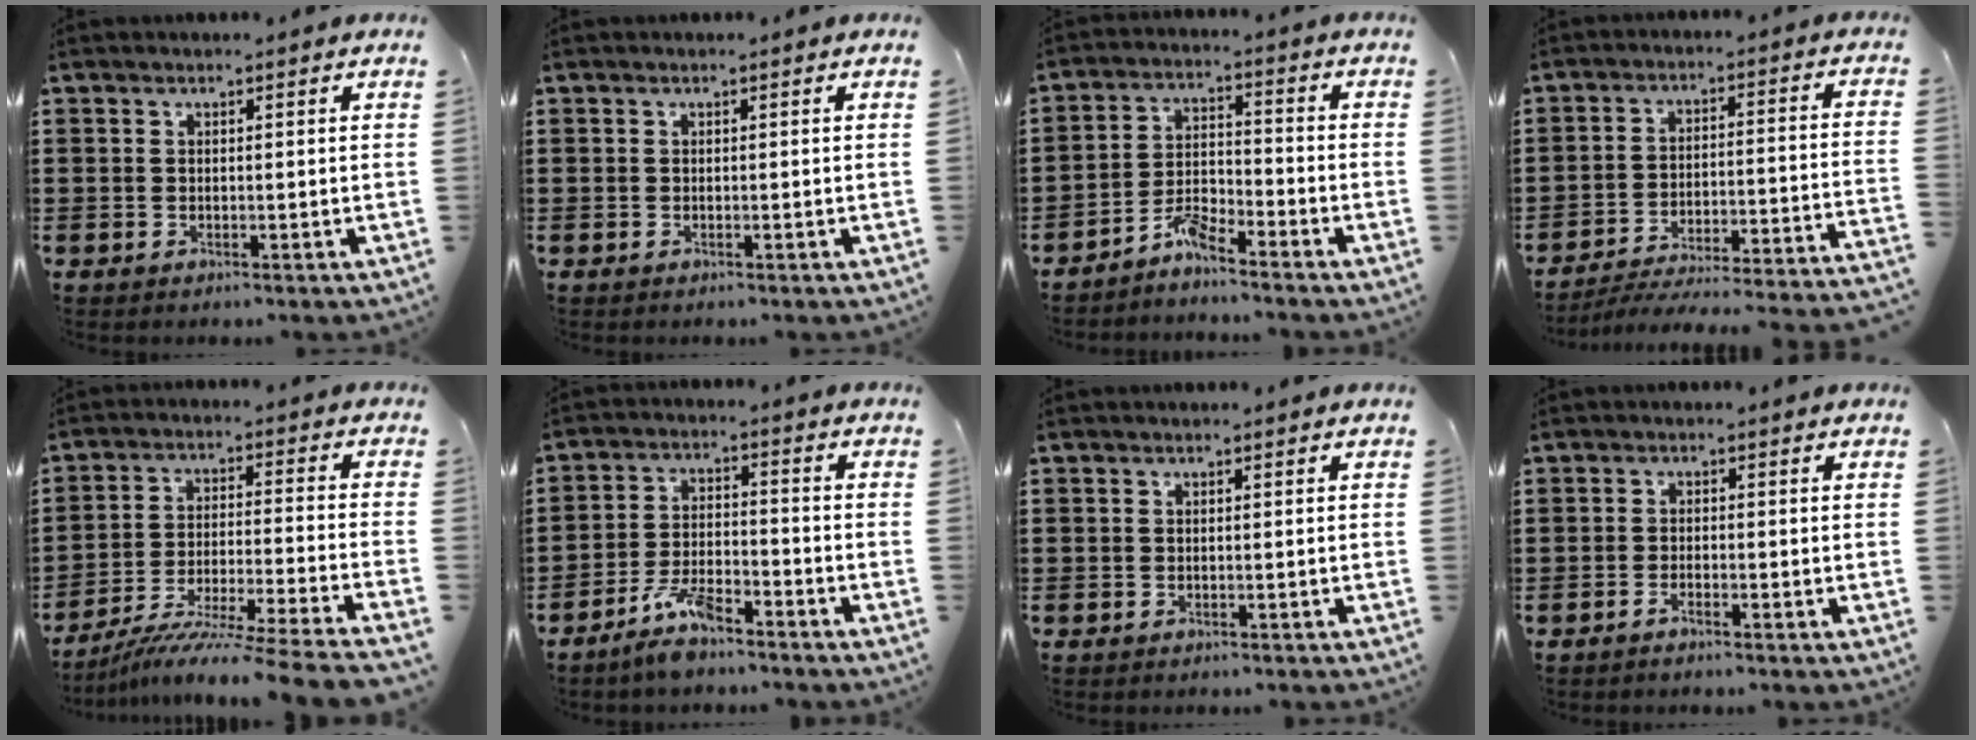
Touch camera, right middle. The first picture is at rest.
{"total": 0.0}
{"total": 4.5, "force": [-4.2, 0.6, 1.7], "torque": [-0.047, 0.002, -0.086]}
{"total": 4.5, "force": [-4.1, -0.4, 1.8], "torque": [-0.041, -0.024, -0.090]}
{"total": 9.3, "force": [-8.2, -1.1, 4.3], "torque": [-0.067, -0.010, -0.163]}
{"total": 6.5, "force": [-5.5, 1.5, 3.2], "torque": [-0.070, 0.002, -0.106]}
{"total": 0.6, "force": [-0.5, 0.4, 0.0], "torque": [-0.001, 0.002, -0.011]}
{"total": 1.4, "force": [-1.3, 0.0, 0.7], "torque": [-0.015, -0.003, -0.023]}